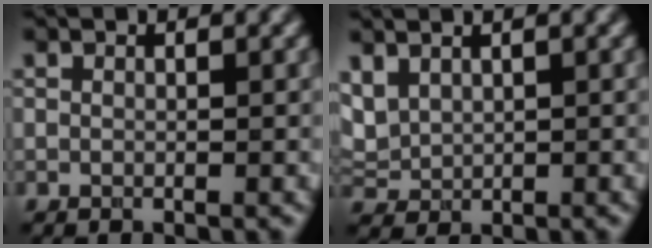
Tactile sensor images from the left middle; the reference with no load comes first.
{"total": 2.4, "force": [1.3, 1.5, 1.4], "torque": [-0.038, 0.007, 0.037]}